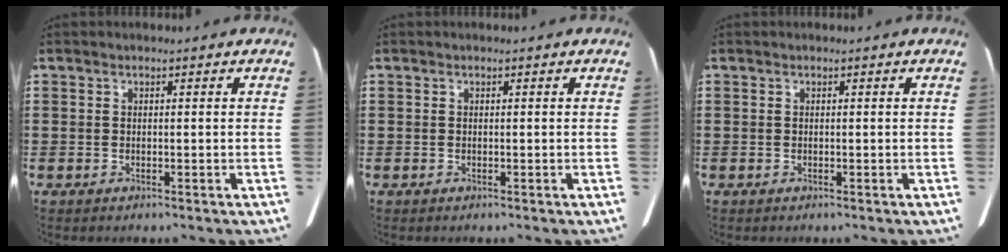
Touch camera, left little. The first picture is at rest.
{"total": 0.0}
{"total": 0.0}